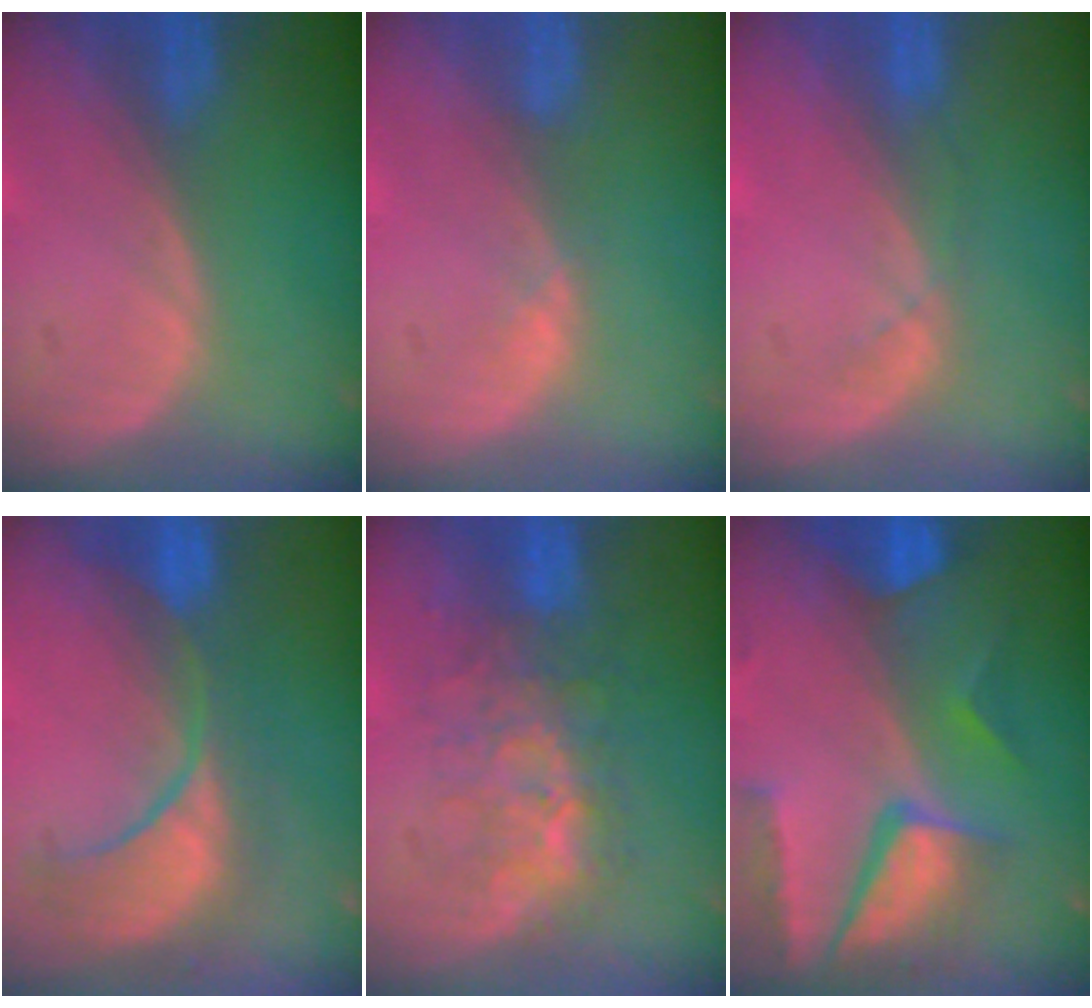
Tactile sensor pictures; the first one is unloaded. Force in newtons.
{"total": 1.3, "press": 1.1, "slide": 0.8}
{"total": 2.1, "press": 1.9, "slide": 0.9}
{"total": 9.6, "press": 9.5, "slide": 1.7}
{"total": 8.2, "press": 8.0, "slide": 1.8}
{"total": 10.4, "press": 8.6, "slide": 5.8}